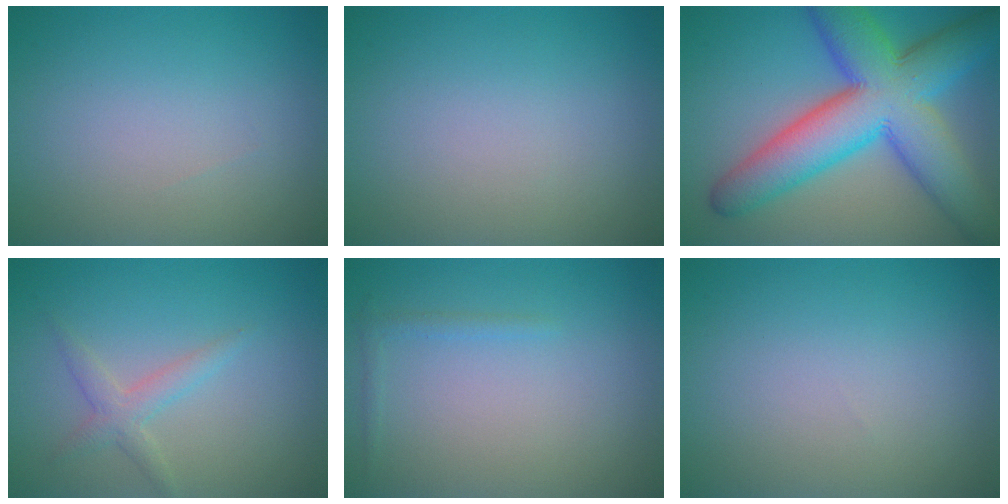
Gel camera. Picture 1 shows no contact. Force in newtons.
{"total": 0.0}
{"total": 12.6, "press": 12.6, "slide": 0.2}
{"total": 2.0, "press": 2.0, "slide": 0.0}
{"total": 0.8, "press": 0.8, "slide": 0.1}
{"total": 0.0}